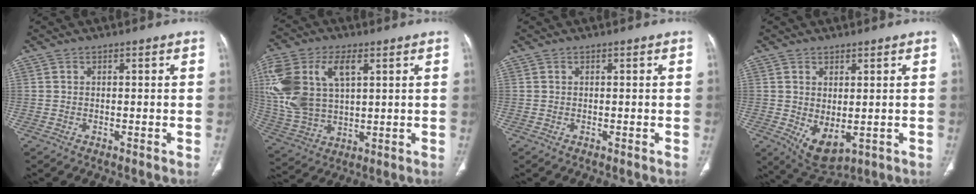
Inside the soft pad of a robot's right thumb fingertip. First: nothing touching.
{"total": 19.1, "force": [5.5, 11.2, 14.5], "torque": [-0.322, -0.001, 0.109]}
{"total": 0.0}
{"total": 6.6, "force": [-0.6, 3.7, 5.4], "torque": [-0.083, -0.013, 0.013]}